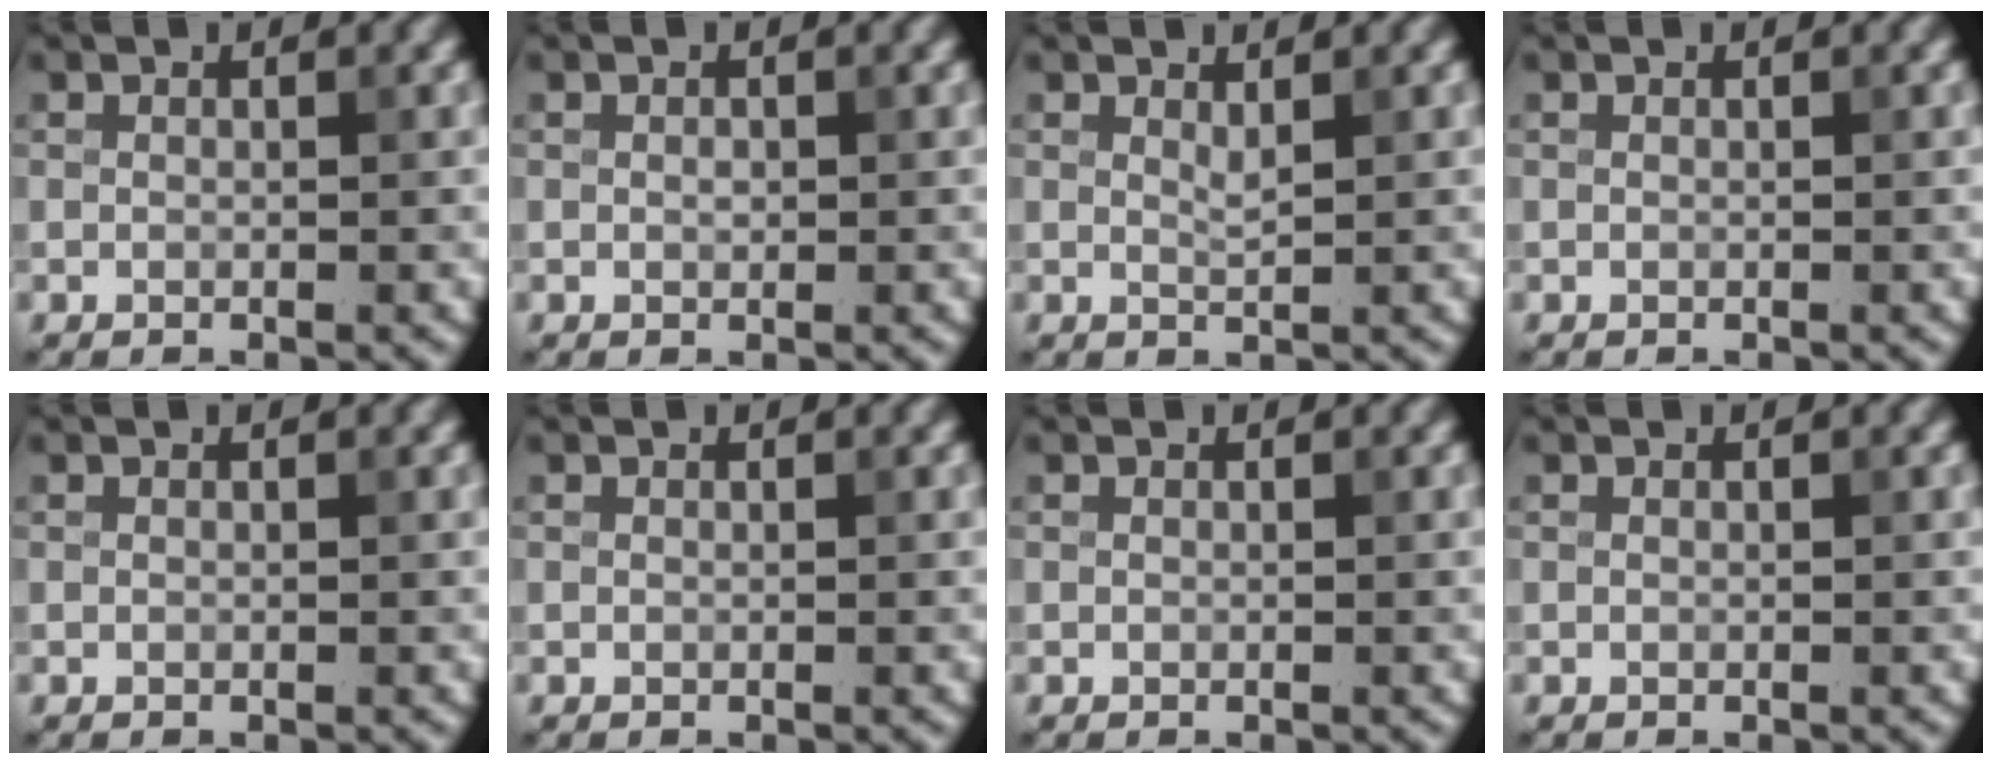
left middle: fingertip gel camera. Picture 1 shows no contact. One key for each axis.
{"total": 0.5, "fx": 0.0, "fy": 0.4, "fz": 0.4, "tx": -0.006, "ty": -0.001, "tz": 0.000}
{"total": 0.8, "fx": 0.5, "fy": 0.1, "fz": 0.5, "tx": -0.011, "ty": -0.002, "tz": 0.011}
{"total": 0.0}
{"total": 0.0}
{"total": 0.0}
{"total": 0.0}
{"total": 0.0}